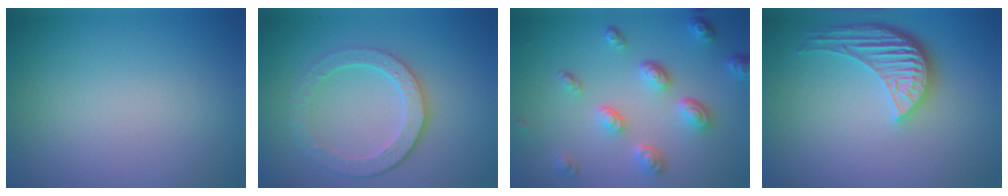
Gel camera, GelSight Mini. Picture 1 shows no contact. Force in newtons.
{"total": 4.3, "press": 3.3, "slide": 2.7}
{"total": 4.6, "press": 3.5, "slide": 3.0}
{"total": 5.2, "press": 3.8, "slide": 3.5}